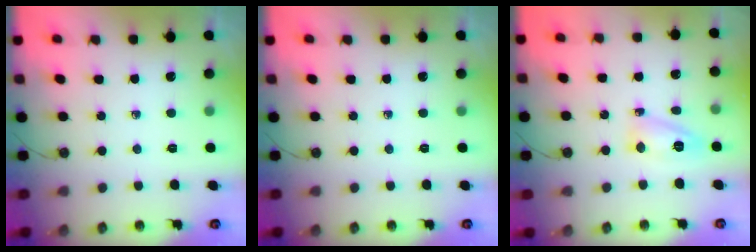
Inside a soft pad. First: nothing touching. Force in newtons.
{"total": 0.0}
{"total": 8.5, "press": 8.4, "slide": 0.9}